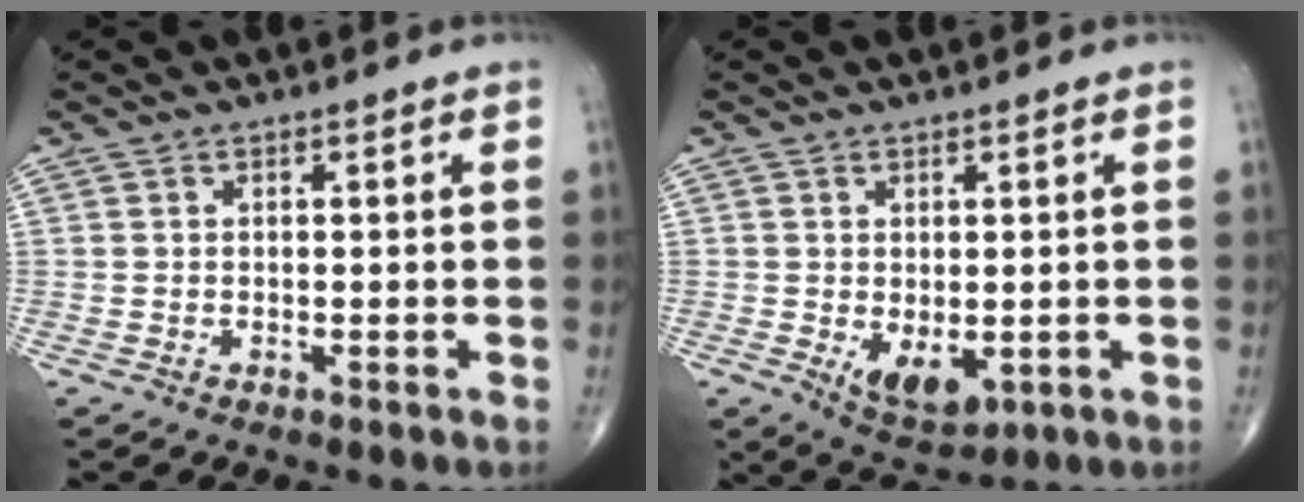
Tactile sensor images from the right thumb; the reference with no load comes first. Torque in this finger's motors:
{"motor_torque": [0.86, 2.17, 0.35, 0.47, 0.07]}